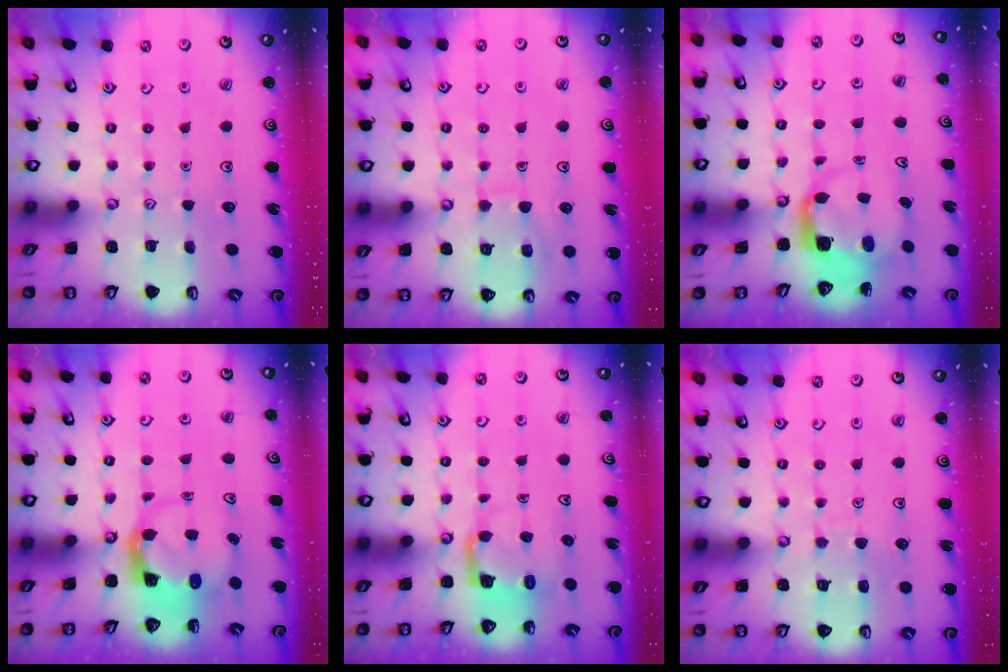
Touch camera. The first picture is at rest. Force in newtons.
{"total": 8.8, "press": 8.7, "slide": 0.7}
{"total": 4.1, "press": 4.0, "slide": 0.4}
{"total": 3.7, "press": 3.7, "slide": 0.5}
{"total": 4.5, "press": 4.5, "slide": 0.1}
{"total": 6.1, "press": 6.1, "slide": 0.4}